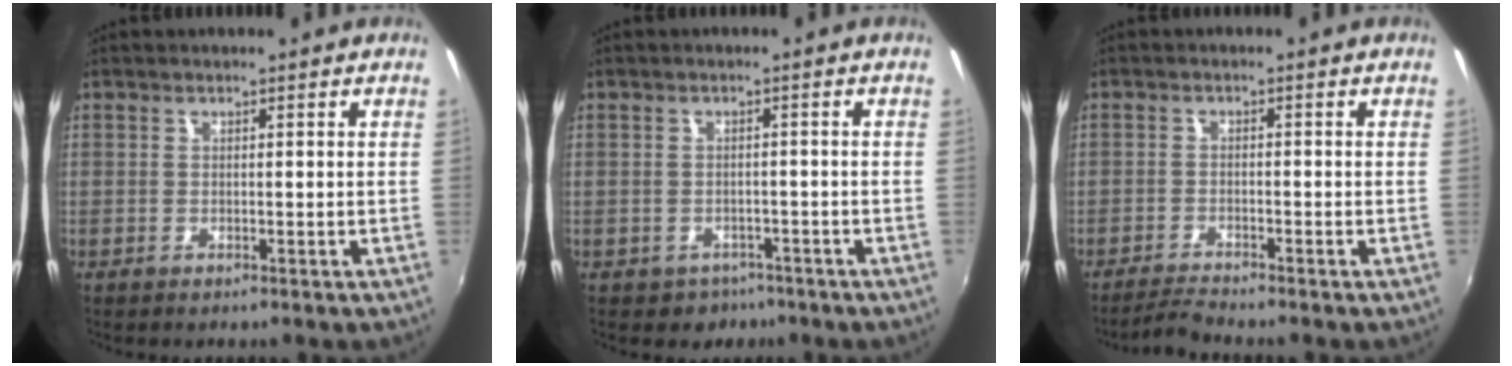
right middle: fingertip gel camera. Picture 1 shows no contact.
{"total": 4.1, "force": [-2.6, 3.1, 0.5], "torque": [-0.023, -0.004, -0.033]}
{"total": 3.0, "force": [-2.9, -0.4, 0.7], "torque": [-0.029, -0.005, -0.060]}